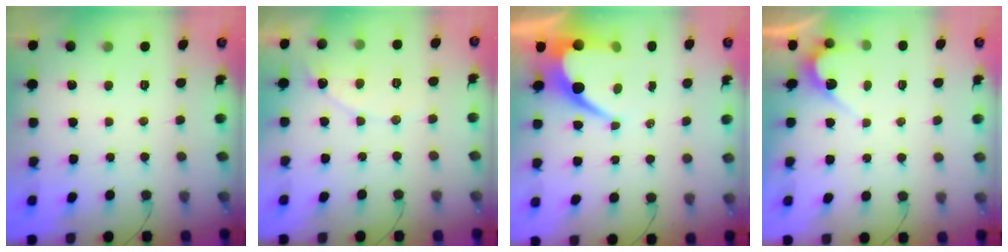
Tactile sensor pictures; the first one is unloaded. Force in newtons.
{"total": 5.5, "press": 5.5, "slide": 0.3}
{"total": 10.2, "press": 10.2, "slide": 0.8}
{"total": 4.2, "press": 4.2, "slide": 0.3}